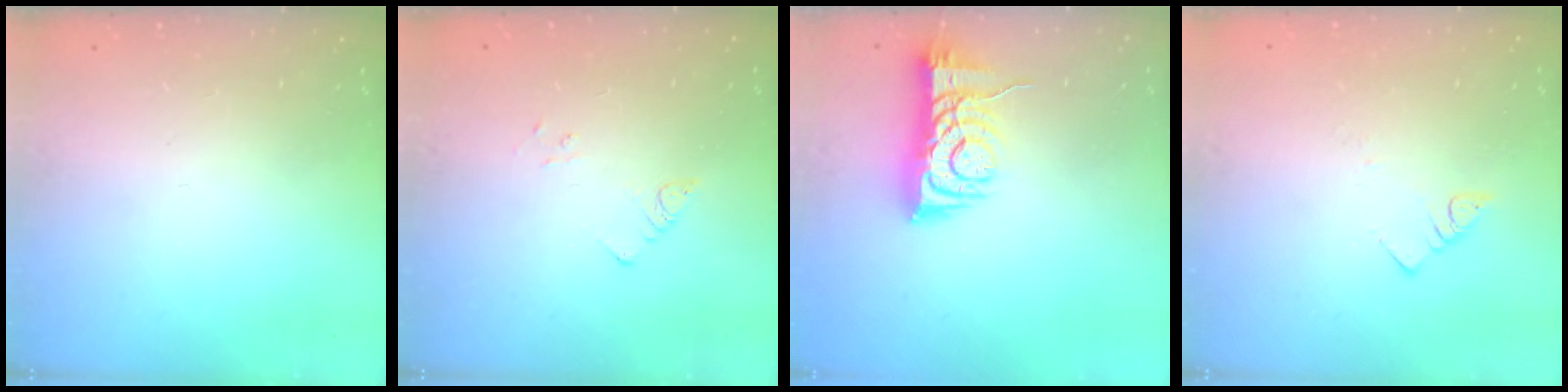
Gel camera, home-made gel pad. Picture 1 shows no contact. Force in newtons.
{"total": 5.3, "press": 5.2, "slide": 0.6}
{"total": 7.6, "press": 7.5, "slide": 1.2}
{"total": 2.8, "press": 2.8, "slide": 0.2}